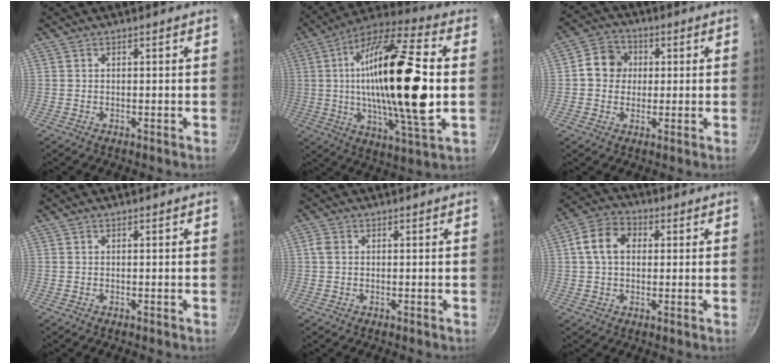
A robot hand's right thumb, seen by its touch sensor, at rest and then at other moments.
{"total": 27.3, "force": [0.8, 7.3, 26.3], "torque": [-0.470, 0.004, 0.001]}
{"total": 7.2, "force": [0.8, 6.5, 3.1], "torque": [-0.018, 0.012, -0.001]}
{"total": 0.0}
{"total": 1.6, "force": [0.2, 1.2, 1.0], "torque": [-0.020, 0.003, 0.004]}
{"total": 8.6, "force": [1.5, 6.4, 5.6], "torque": [-0.084, 0.016, 0.012]}